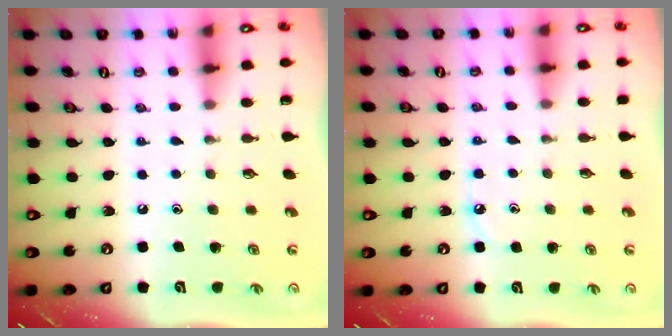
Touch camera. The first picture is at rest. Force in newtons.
{"total": 4.3, "press": 4.3, "slide": 0.7}